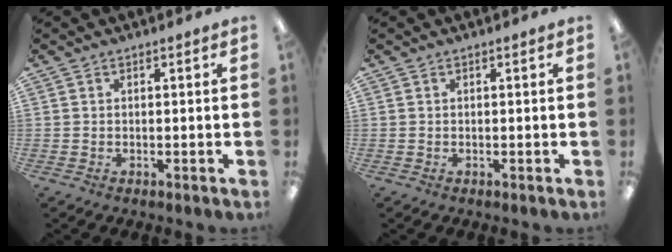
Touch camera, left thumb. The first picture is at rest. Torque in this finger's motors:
{"motor_torque": [-0.10, -0.04, 0.01, 0.00, 0.00]}